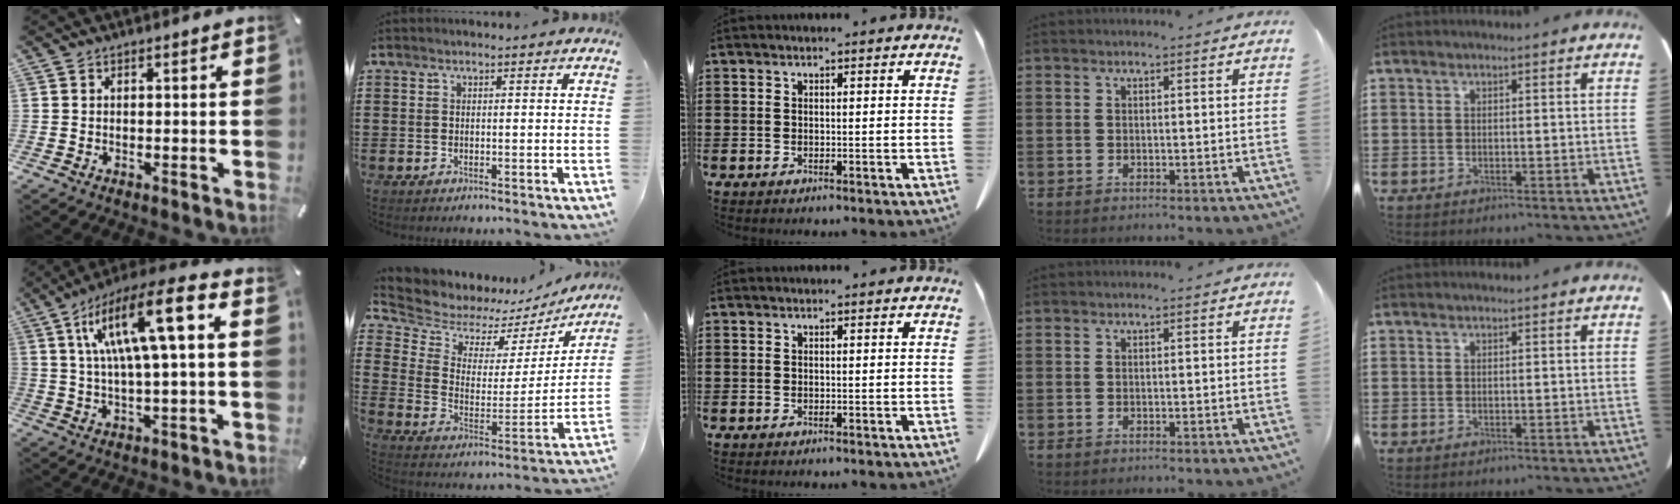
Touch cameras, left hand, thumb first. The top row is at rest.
{"thumb": {"total": 16.2, "force": [4.8, 4.3, 14.9], "torque": [-0.283, 0.000, 0.075]}, "index": {"total": 6.7, "force": [6.2, 2.6, 0.5], "torque": [-0.053, -0.043, 0.109]}}